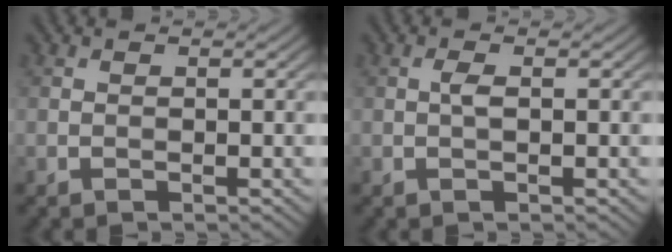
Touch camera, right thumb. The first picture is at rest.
{"total": 1.2, "force": [0.0, 0.3, 1.2], "torque": [-0.028, 0.004, 0.000]}